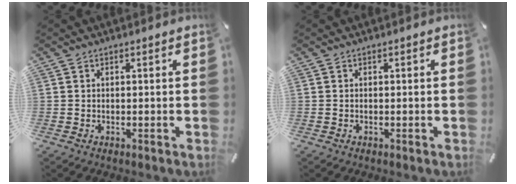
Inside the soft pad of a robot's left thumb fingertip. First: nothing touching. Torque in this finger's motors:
{"motor_torque": [-0.04, 0.03, -0.01, 0.07, 0.01]}